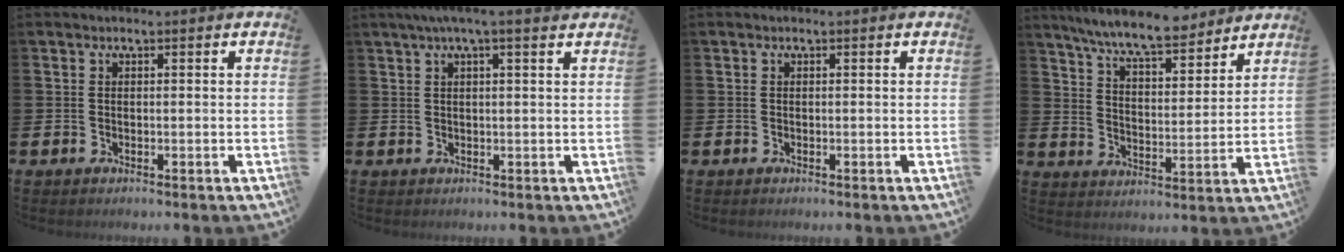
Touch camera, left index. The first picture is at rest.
{"total": 3.0, "force": [2.1, 0.0, 2.2], "torque": [-0.036, -0.004, 0.034]}
{"total": 0.0}
{"total": 8.5, "force": [7.8, 1.0, 3.2], "torque": [-0.086, -0.043, 0.140]}